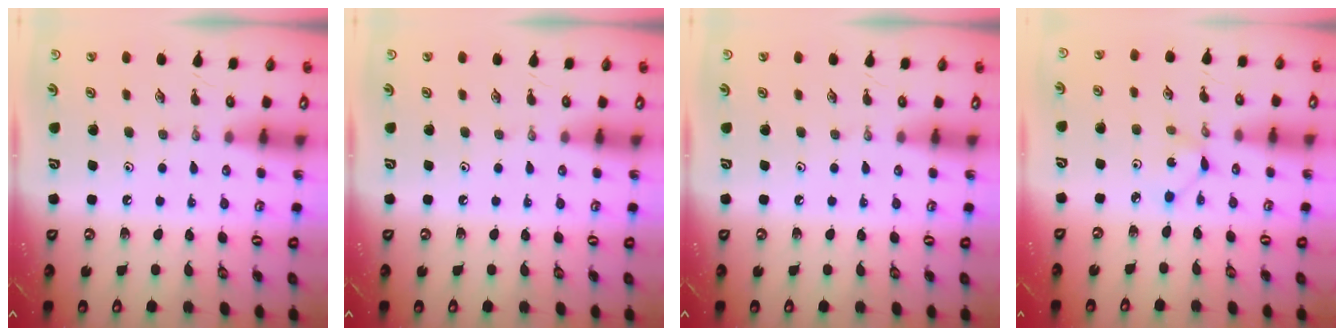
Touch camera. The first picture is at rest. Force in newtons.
{"total": 0.0}
{"total": 0.0}
{"total": 2.2, "press": 2.2, "slide": 0.3}